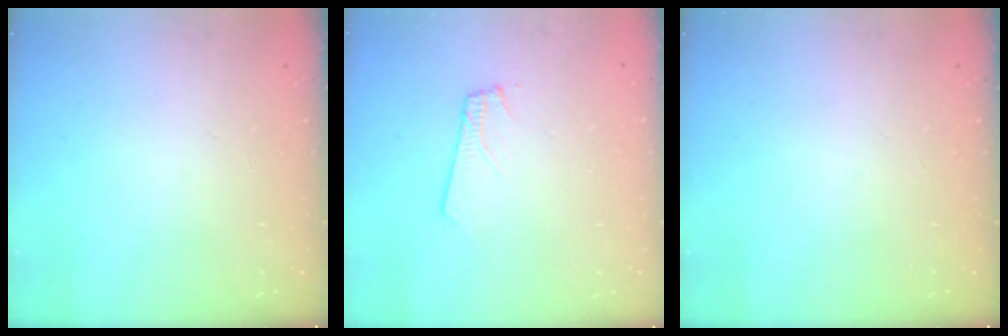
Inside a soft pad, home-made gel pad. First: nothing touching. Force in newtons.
{"total": 1.8, "press": 1.8, "slide": 0.1}
{"total": 0.0}